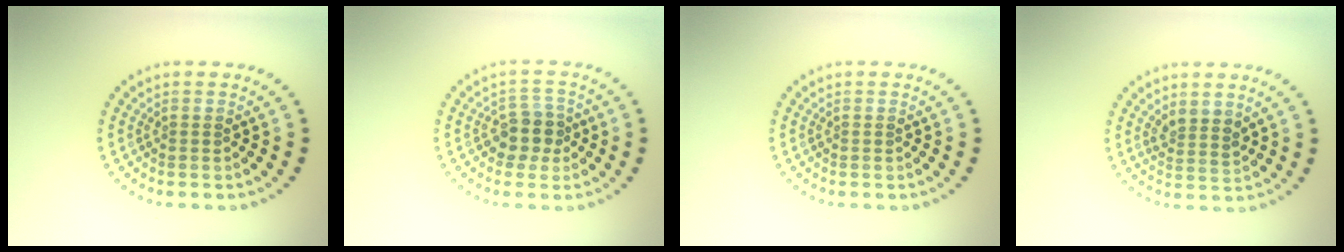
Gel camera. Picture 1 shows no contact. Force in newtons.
{"total": 2.6, "press": 2.3, "slide": 1.3}
{"total": 0.0}
{"total": 2.0, "press": 1.6, "slide": 1.1}